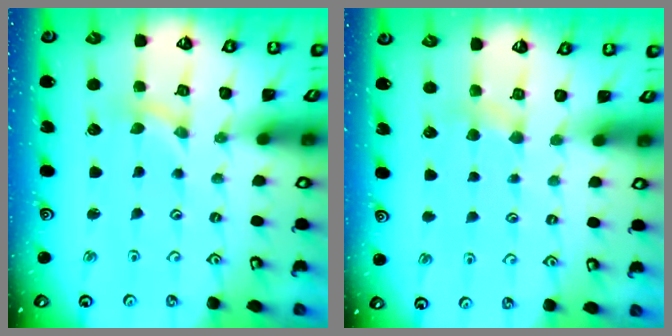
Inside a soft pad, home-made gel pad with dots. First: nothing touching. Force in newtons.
{"total": 2.6, "press": 2.6, "slide": 0.5}